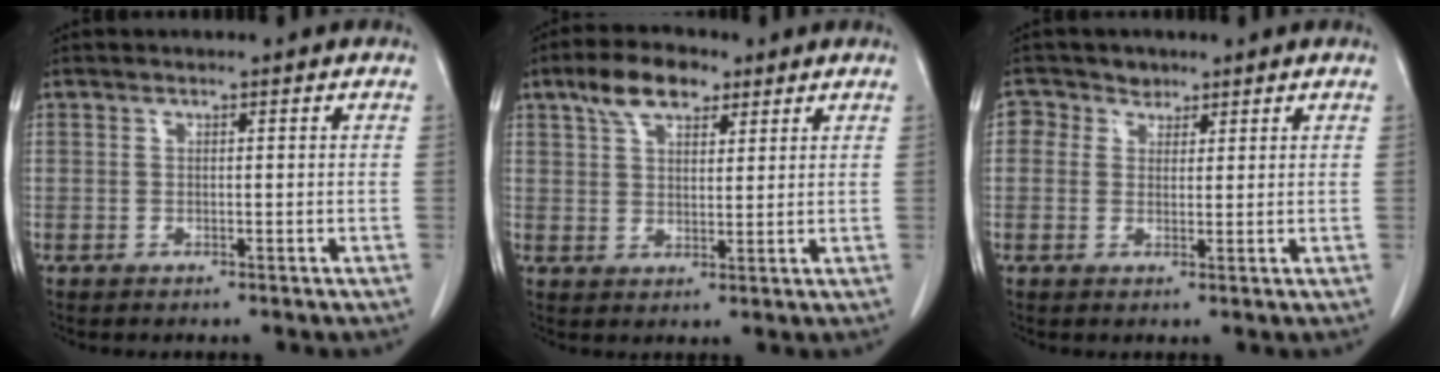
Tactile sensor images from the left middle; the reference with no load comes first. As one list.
[{"total": 7.2, "force": [4.5, 3.3, 4.5], "torque": [-0.086, 0.020, 0.082]}, {"total": 3.0, "force": [1.7, 2.5, 0.1], "torque": [0.004, 0.012, 0.025]}]